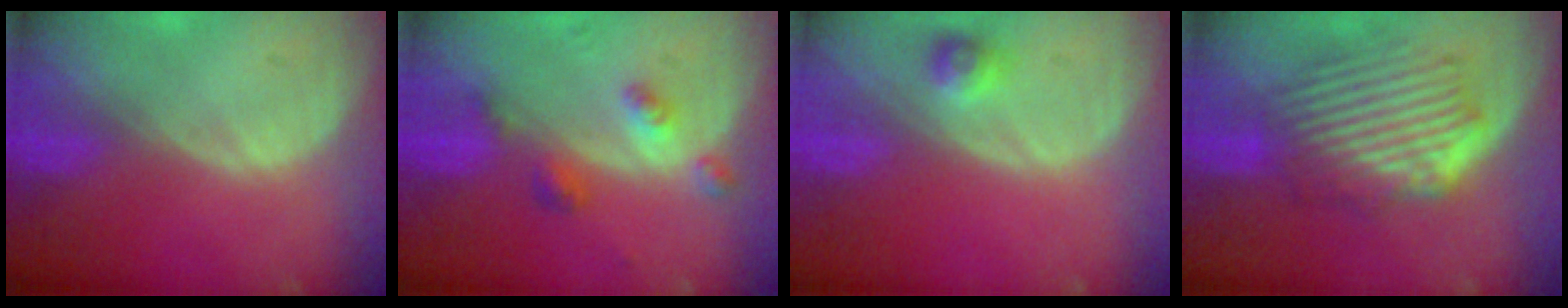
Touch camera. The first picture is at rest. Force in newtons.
{"total": 4.6, "press": 4.2, "slide": 1.7}
{"total": 2.2, "press": 2.2, "slide": 0.2}
{"total": 9.4, "press": 8.4, "slide": 4.3}